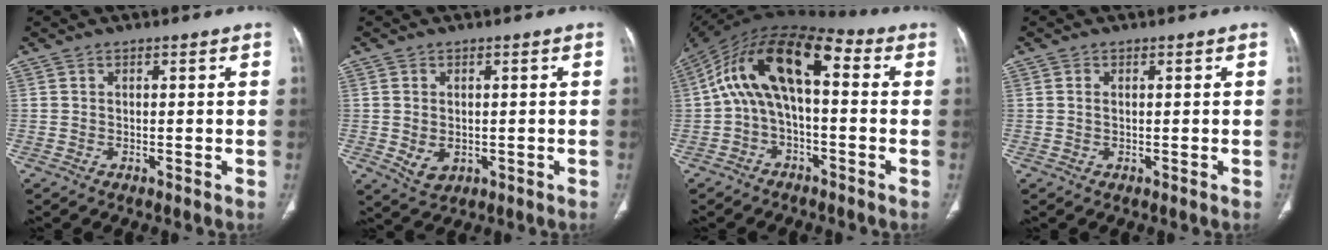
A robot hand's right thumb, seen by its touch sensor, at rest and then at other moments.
{"total": 4.1, "force": [-0.4, 3.0, 2.7], "torque": [-0.044, -0.005, 0.007]}
{"total": 15.0, "force": [1.0, 7.5, 12.9], "torque": [-0.225, 0.054, 0.005]}
{"total": 0.8, "force": [0.2, 0.4, 0.6], "torque": [-0.017, 0.004, 0.007]}